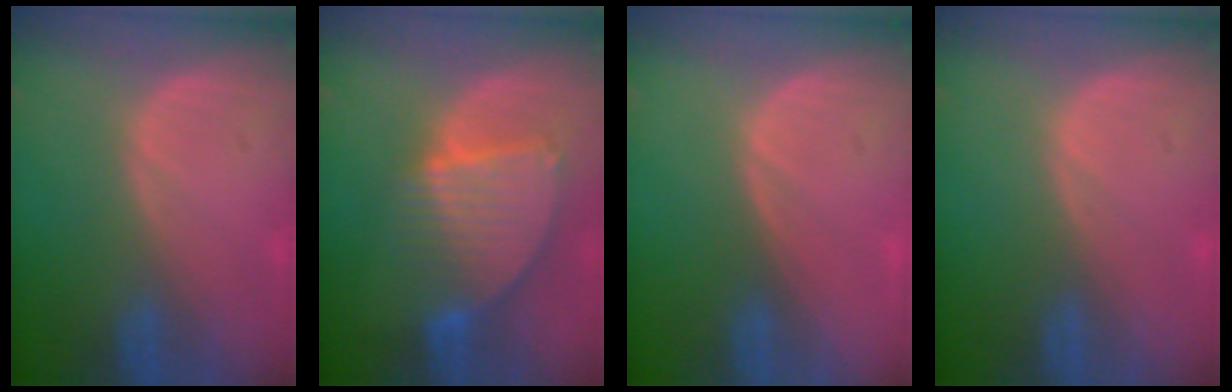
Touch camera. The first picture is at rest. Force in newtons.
{"total": 8.7, "press": 7.5, "slide": 4.4}
{"total": 0.0}
{"total": 0.0}